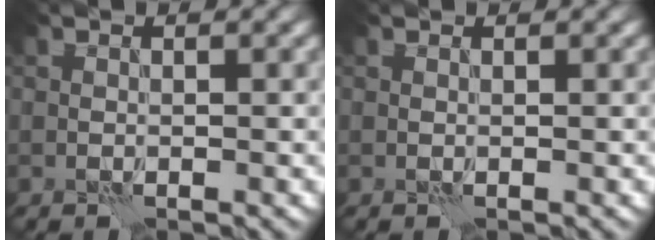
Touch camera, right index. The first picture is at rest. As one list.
[{"total": 0.6, "force": [0.5, 0.1, 0.1], "torque": [-0.008, -0.002, 0.003]}]